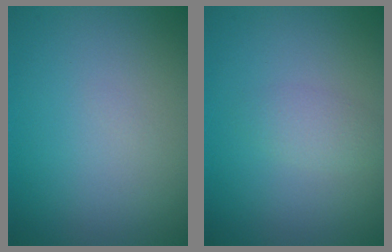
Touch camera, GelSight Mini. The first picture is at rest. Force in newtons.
{"total": 1.4, "press": 1.4, "slide": 0.1}